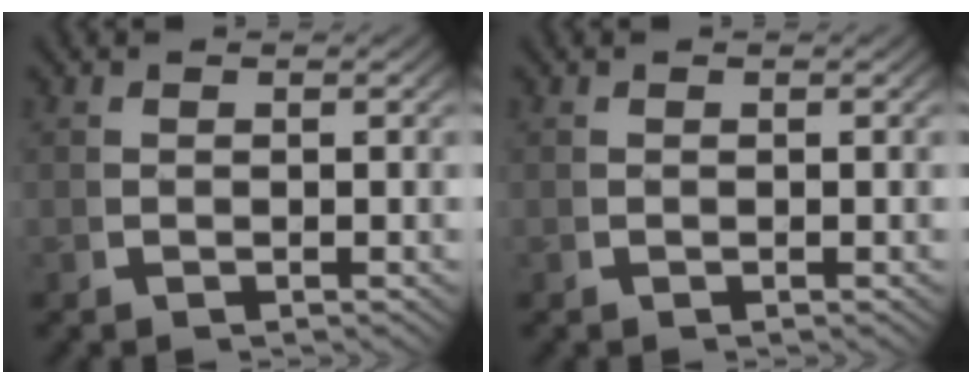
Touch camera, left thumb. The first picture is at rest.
{"total": 0.0}